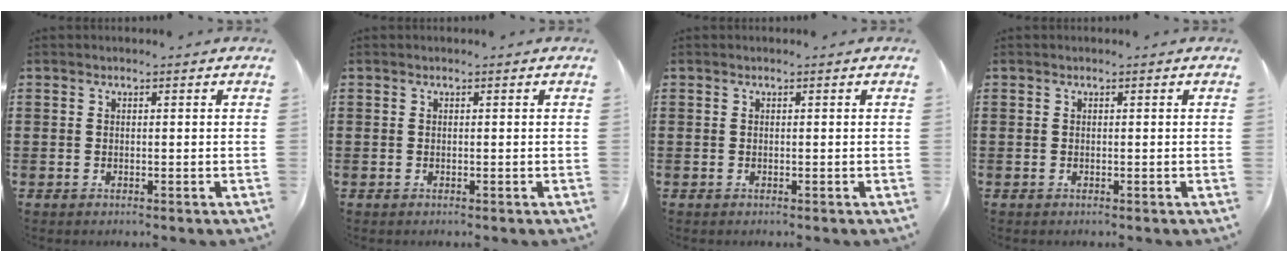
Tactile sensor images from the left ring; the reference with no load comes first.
{"total": 0.0}
{"total": 0.0}
{"total": 0.0}